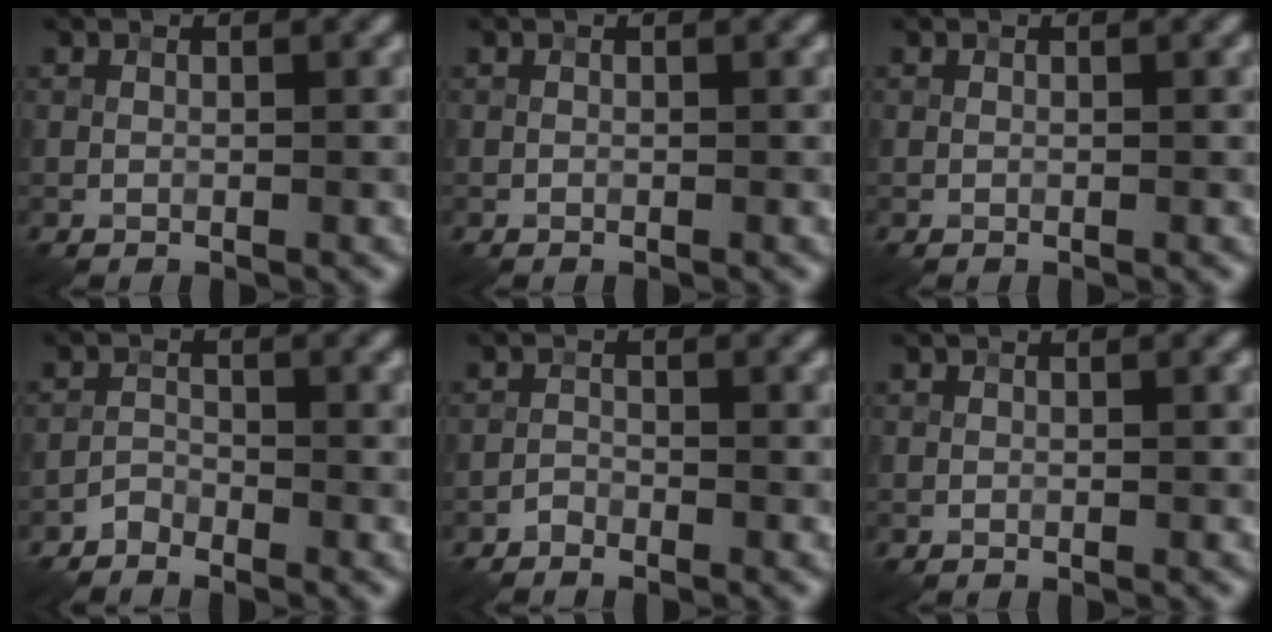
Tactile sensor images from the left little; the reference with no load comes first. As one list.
[{"total": 0.0}, {"total": 0.0}, {"total": 1.4, "force": [-1.3, 0.4, 0.1], "torque": [0.002, 0.007, -0.028]}, {"total": 0.9, "force": [-0.9, 0.3, 0.0], "torque": [0.004, 0.004, -0.019]}, {"total": 0.0}]